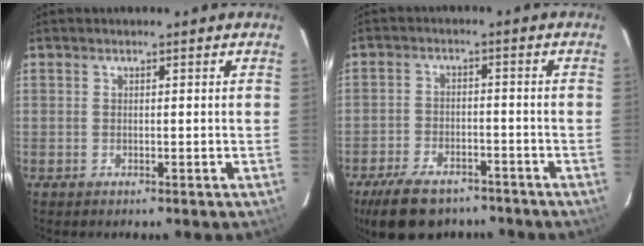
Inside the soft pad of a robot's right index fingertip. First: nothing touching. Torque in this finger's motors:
{"motor_torque": [1.12, -1.02, 0.41, 0.04]}